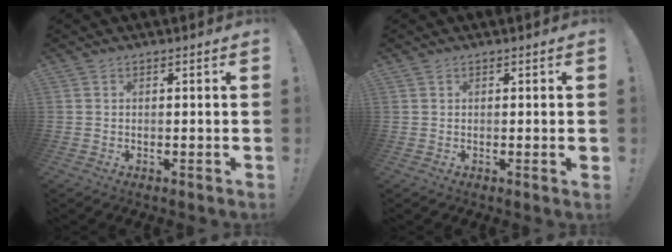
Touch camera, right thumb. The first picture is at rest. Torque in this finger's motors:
{"motor_torque": [0.03, 0.05, 0.18, 0.21, 0.00]}